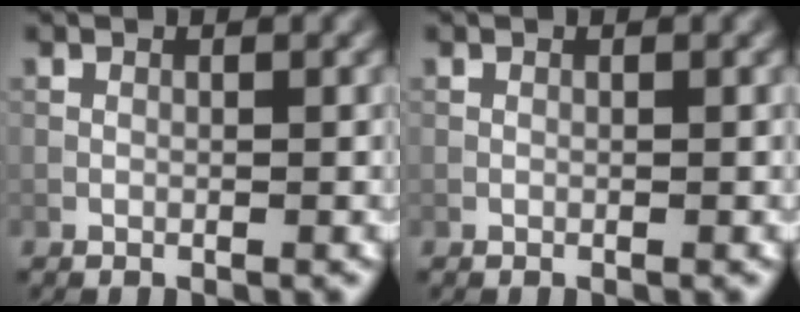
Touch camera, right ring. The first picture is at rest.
{"total": 0.0}